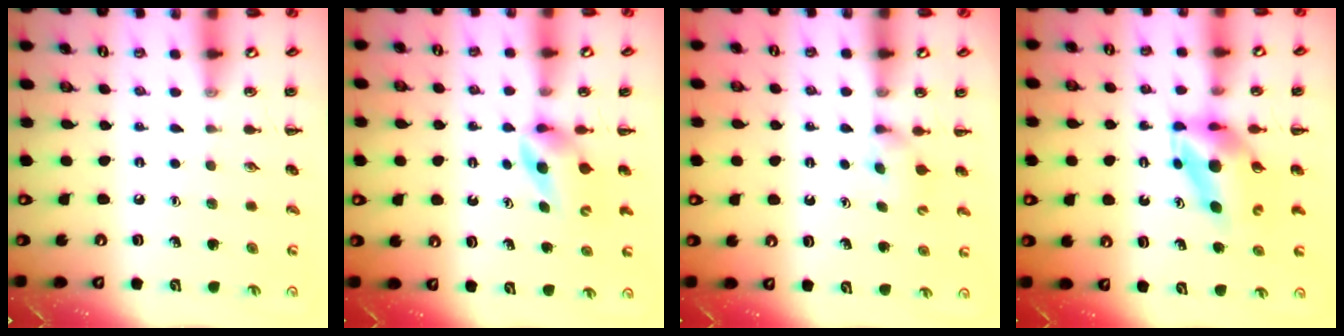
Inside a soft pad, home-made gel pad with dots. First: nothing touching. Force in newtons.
{"total": 3.1, "press": 3.0, "slide": 1.0}
{"total": 3.4, "press": 3.2, "slide": 1.2}
{"total": 6.8, "press": 6.6, "slide": 1.6}